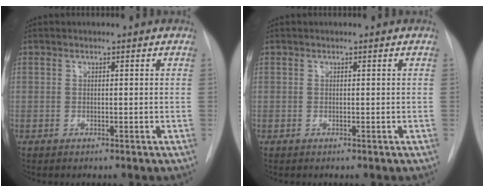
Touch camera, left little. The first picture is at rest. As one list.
[{"total": 0.0}]